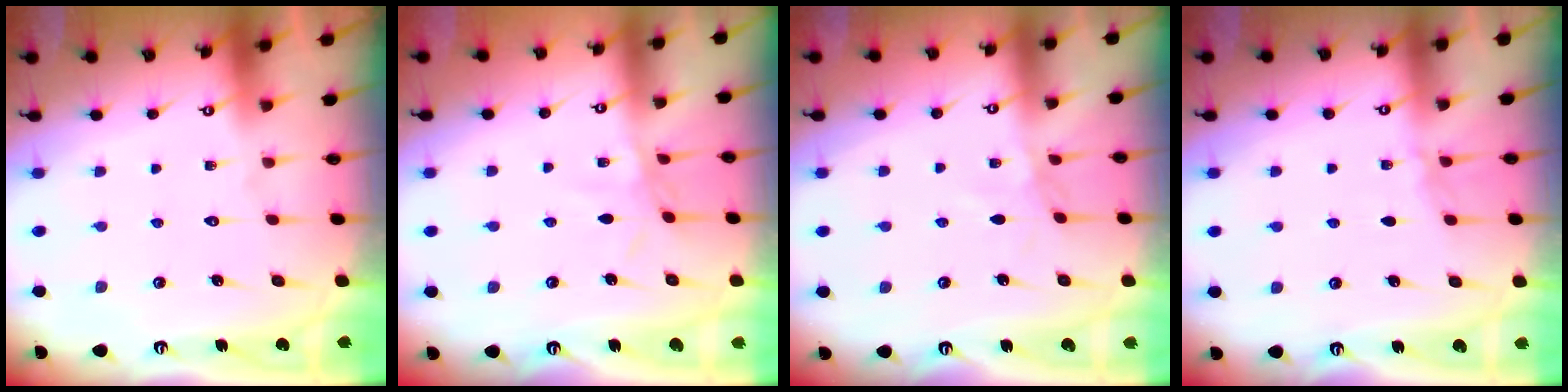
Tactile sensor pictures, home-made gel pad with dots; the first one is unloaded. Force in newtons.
{"total": 2.8, "press": 2.8, "slide": 0.2}
{"total": 2.2, "press": 2.2, "slide": 0.4}
{"total": 2.5, "press": 2.5, "slide": 0.5}